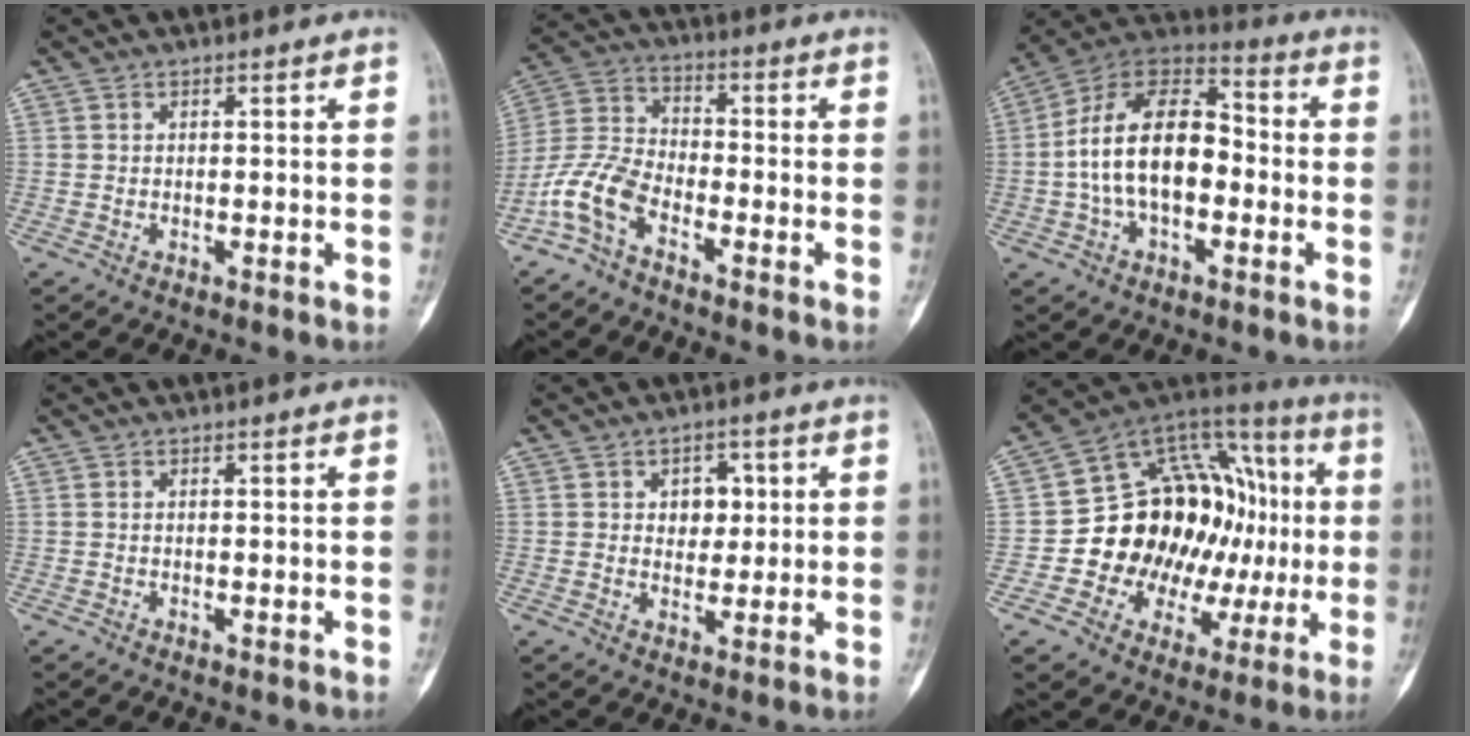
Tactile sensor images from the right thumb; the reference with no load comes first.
{"total": 8.8, "force": [-5.0, 4.4, 5.8], "torque": [-0.129, 0.038, -0.113]}
{"total": 17.5, "force": [-1.6, 10.2, 14.0], "torque": [-0.232, 0.046, -0.038]}
{"total": 0.0}
{"total": 5.0, "force": [1.1, 3.8, 3.1], "torque": [-0.012, -0.002, 0.015]}
{"total": 24.9, "force": [-1.2, 17.8, 17.4], "torque": [-0.188, 0.059, -0.004]}